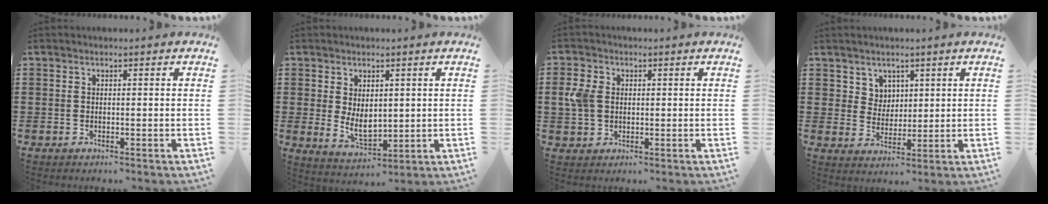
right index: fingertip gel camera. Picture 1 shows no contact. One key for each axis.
{"total": 4.7, "fx": 0.6, "fy": 3.1, "fz": 3.5, "tx": -0.053, "ty": -0.002, "tz": 0.011}
{"total": 4.1, "fx": 0.4, "fy": 3.1, "fz": 2.7, "tx": -0.083, "ty": 0.003, "tz": -0.001}
{"total": 4.2, "fx": 2.5, "fy": 3.3, "fz": 0.5, "tx": -0.027, "ty": 0.008, "tz": 0.047}